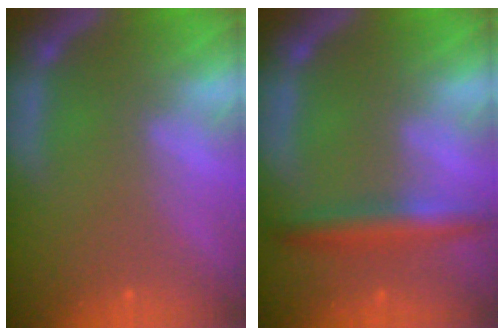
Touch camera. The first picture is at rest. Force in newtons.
{"total": 4.0}